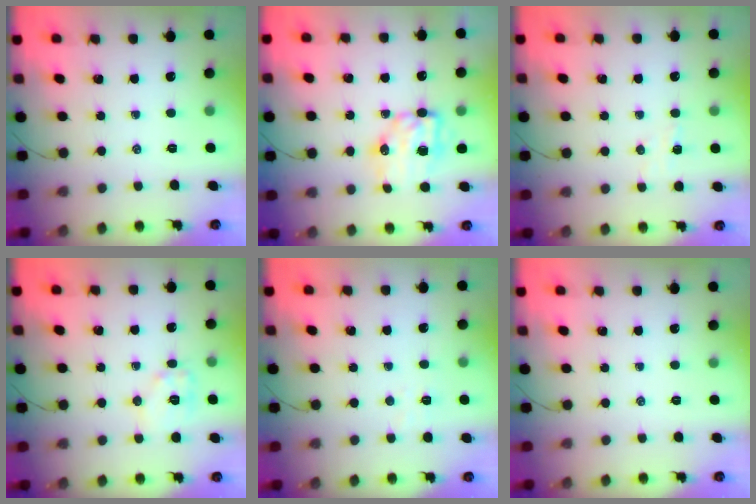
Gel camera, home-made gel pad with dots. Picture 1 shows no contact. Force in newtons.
{"total": 9.1, "press": 9.0, "slide": 1.4}
{"total": 3.7, "press": 3.5, "slide": 1.1}
{"total": 8.6, "press": 8.6, "slide": 0.1}
{"total": 3.1, "press": 2.9, "slide": 0.9}
{"total": 0.0}